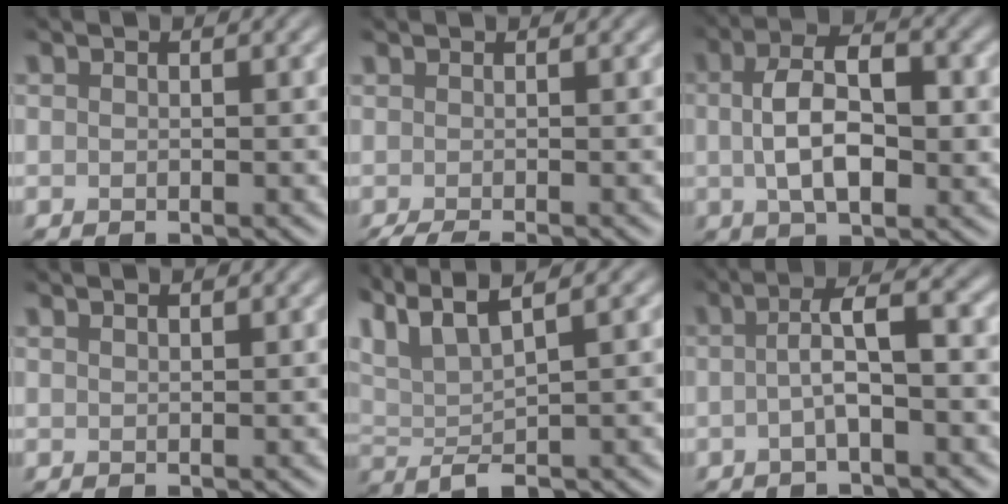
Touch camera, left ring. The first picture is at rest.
{"total": 1.7, "force": [-1.2, 0.1, 1.2], "torque": [-0.023, -0.003, -0.021]}
{"total": 6.7, "force": [0.2, 3.2, 5.9], "torque": [-0.110, 0.006, 0.001]}
{"total": 0.7, "force": [0.7, -0.1, 0.1], "torque": [-0.008, 0.002, 0.016]}
{"total": 6.5, "force": [4.4, 1.3, 4.6], "torque": [-0.100, 0.023, 0.081]}
{"total": 3.7, "force": [-0.4, 0.5, 3.7], "torque": [-0.069, 0.013, -0.009]}